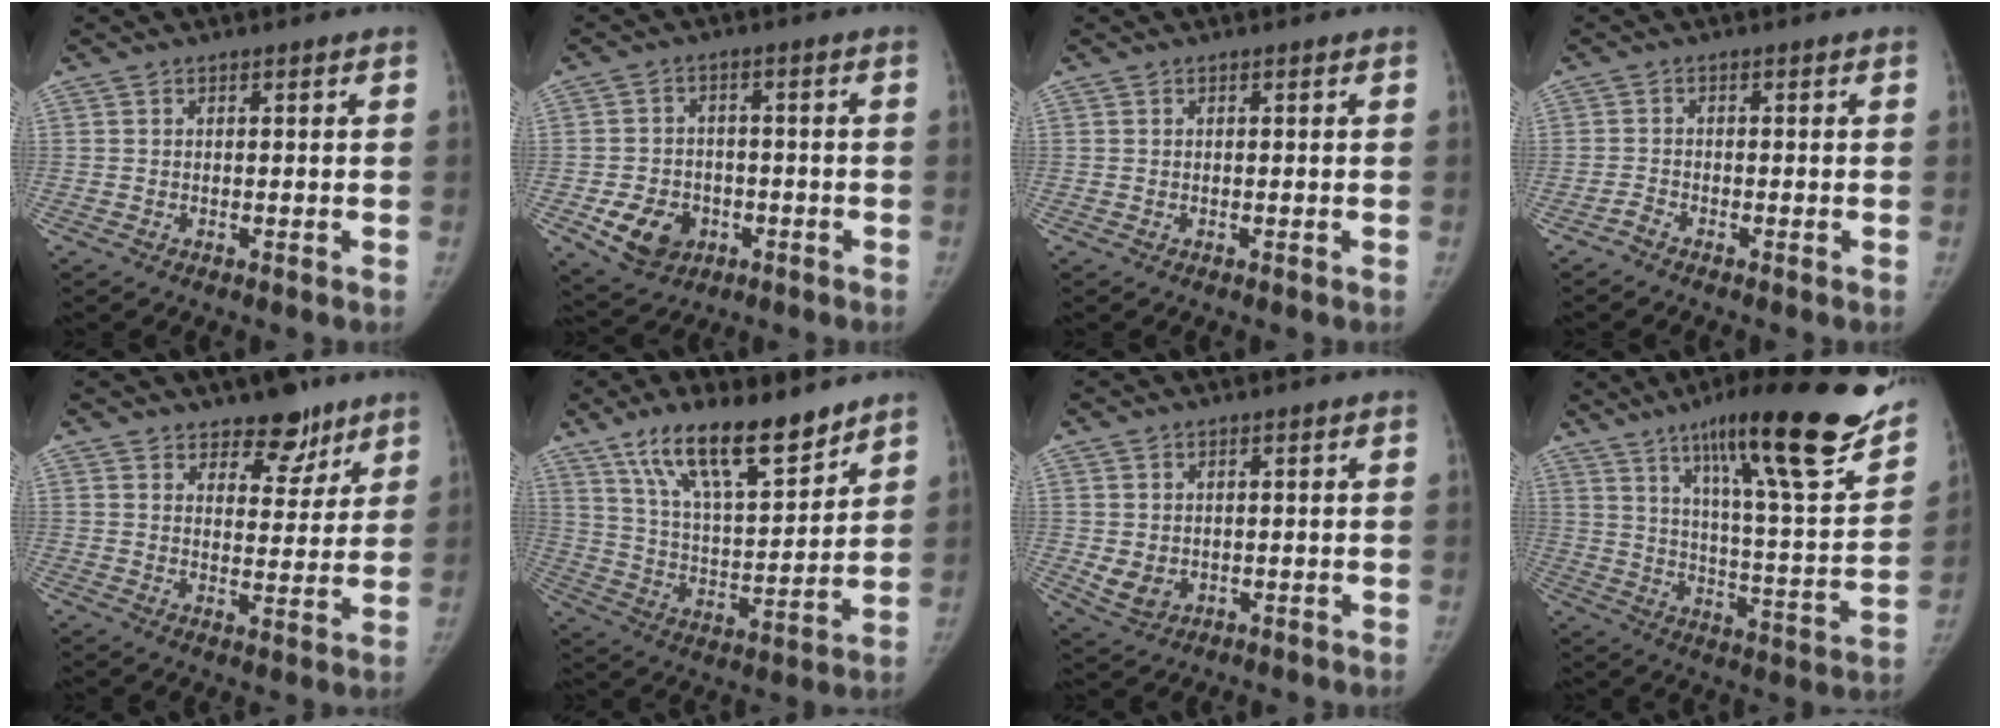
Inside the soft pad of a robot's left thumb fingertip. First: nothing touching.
{"total": 8.7, "force": [-3.2, 6.8, 4.3], "torque": [-0.055, 0.014, -0.044]}
{"total": 0.0}
{"total": 1.3, "force": [-1.2, 0.3, 0.4], "torque": [-0.013, 0.002, -0.027]}
{"total": 8.2, "force": [6.1, 4.2, 3.5], "torque": [-0.008, -0.039, 0.090]}
{"total": 17.3, "force": [12.4, 5.3, 11.0], "torque": [-0.156, -0.073, 0.224]}
{"total": 4.0, "force": [0.0, 3.2, 2.3], "torque": [-0.035, -0.008, 0.014]}
{"total": 29.6, "force": [19.6, 4.6, 21.6], "torque": [-0.302, -0.073, 0.293]}